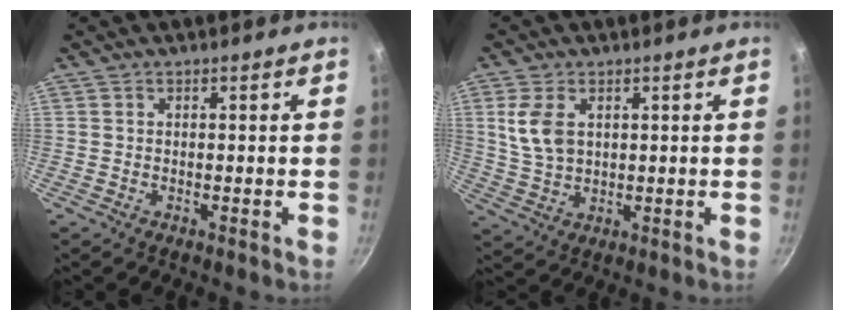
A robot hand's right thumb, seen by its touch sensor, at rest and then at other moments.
{"total": 7.2, "force": [2.1, 4.6, 5.1], "torque": [-0.097, -0.011, 0.047]}